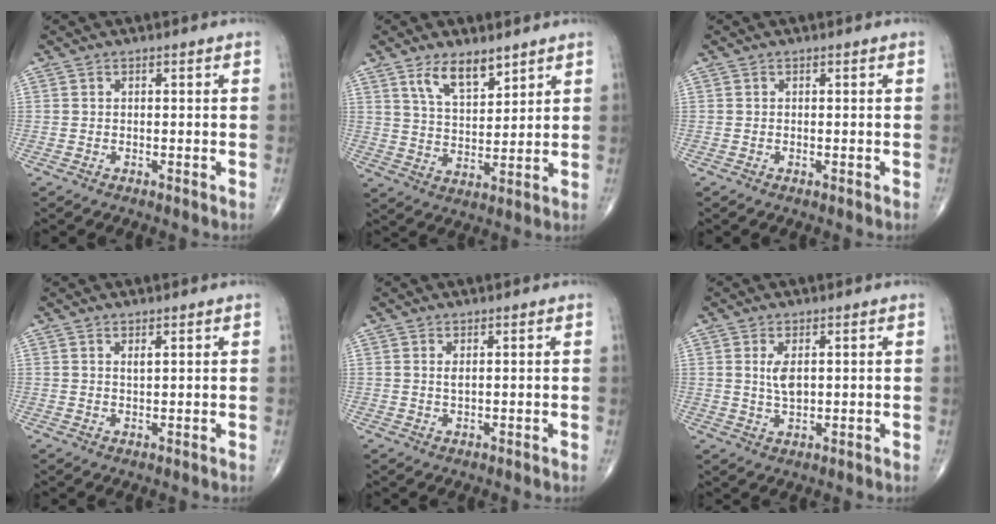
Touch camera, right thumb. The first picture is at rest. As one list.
[{"total": 8.6, "force": [5.6, 3.7, 5.3], "torque": [-0.075, -0.036, 0.107]}, {"total": 0.0}, {"total": 1.4, "force": [0.8, 0.4, 1.0], "torque": [-0.018, -0.004, 0.017]}, {"total": 1.3, "force": [0.5, 0.5, 1.2], "torque": [-0.022, -0.003, 0.012]}, {"total": 3.9, "force": [1.0, 1.8, 3.3], "torque": [-0.063, -0.009, 0.025]}]